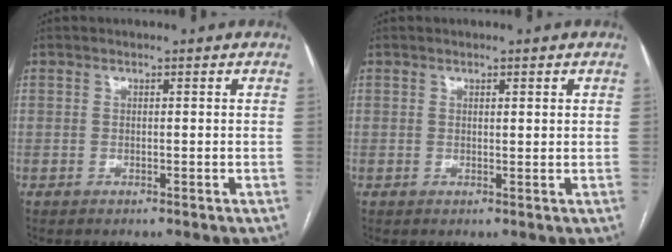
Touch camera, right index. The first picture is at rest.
{"total": 1.0, "force": [0.5, 0.2, 0.9], "torque": [-0.015, 0.000, 0.007]}